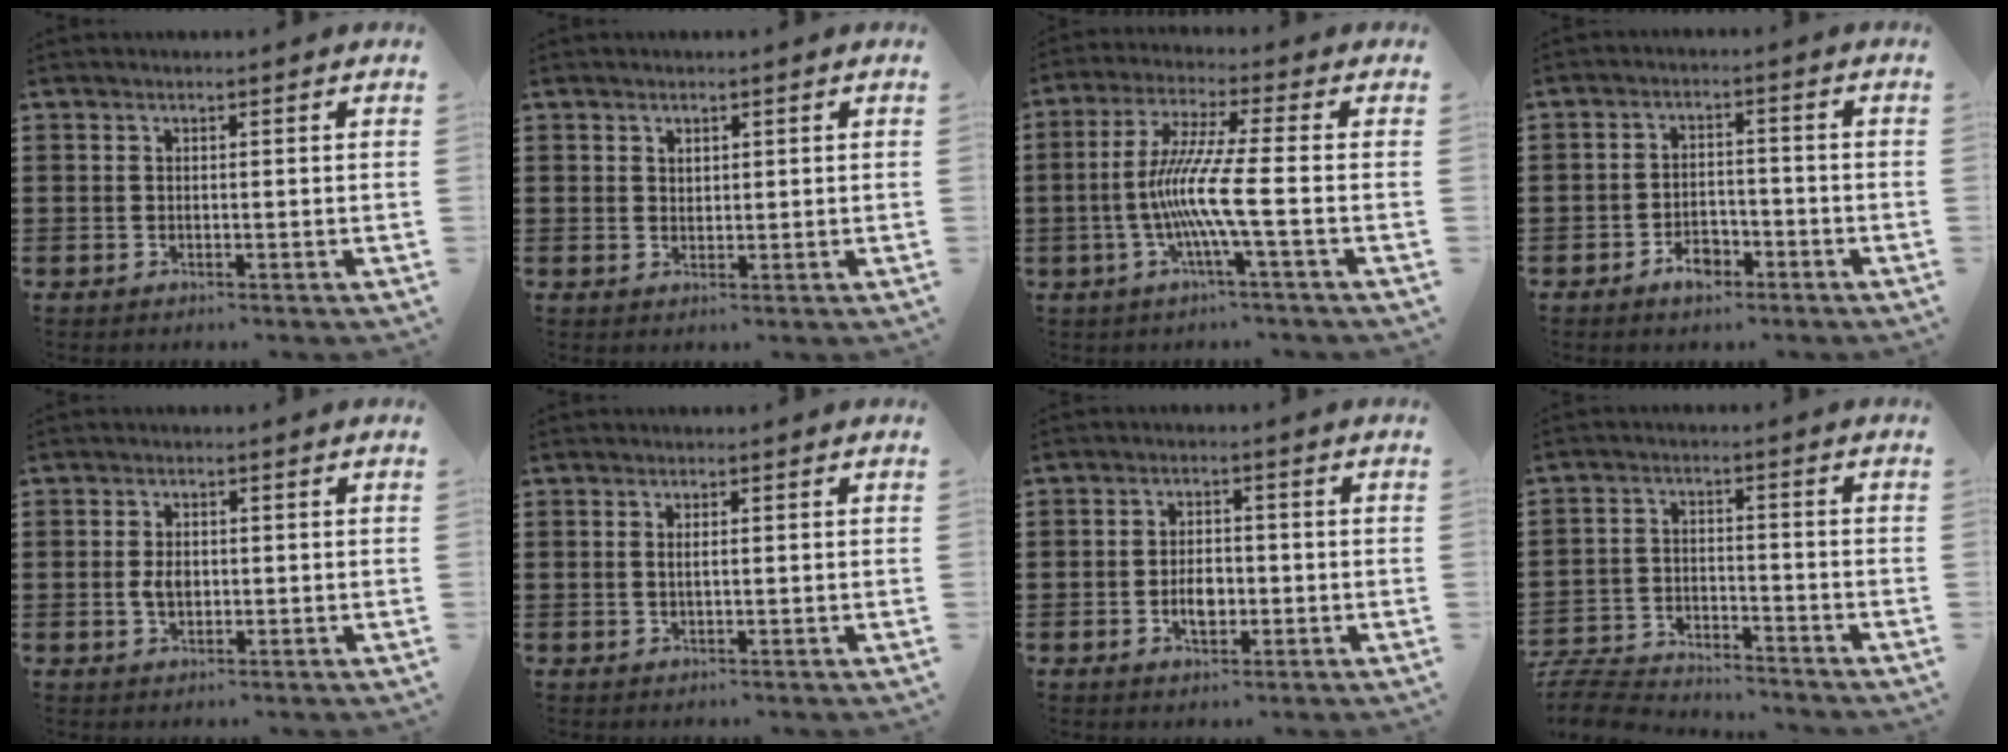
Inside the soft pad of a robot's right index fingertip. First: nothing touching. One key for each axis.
{"total": 1.4, "fx": 1.3, "fy": 0.6, "fz": 0.2, "tx": -0.003, "ty": 0.003, "tz": 0.026}
{"total": 9.1, "fx": -2.0, "fy": -0.8, "fz": 8.9, "tx": -0.188, "ty": -0.019, "tz": -0.048}
{"total": 4.2, "fx": -2.7, "fy": 2.2, "fz": 2.3, "tx": -0.045, "ty": 0.005, "tz": -0.053}
{"total": 2.5, "fx": -0.1, "fy": 1.4, "fz": 2.1, "tx": -0.044, "ty": 0.000, "tz": 0.000}
{"total": 1.0, "fx": 0.4, "fy": 0.0, "fz": 0.9, "tx": -0.017, "ty": 0.000, "tz": 0.008}
{"total": 4.0, "fx": -1.0, "fy": 2.2, "fz": 3.2, "tx": -0.051, "ty": 0.002, "tz": -0.019}
{"total": 6.1, "fx": -6.0, "fy": 0.9, "fz": 0.8, "tx": -0.034, "ty": 0.004, "tz": -0.124}